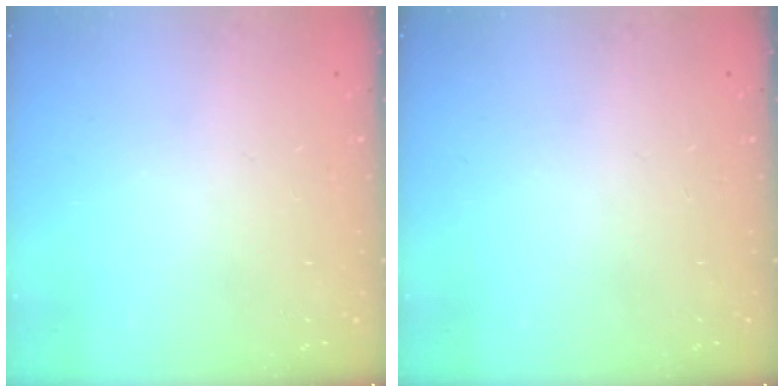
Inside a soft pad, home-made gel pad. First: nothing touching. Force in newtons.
{"total": 0.0}